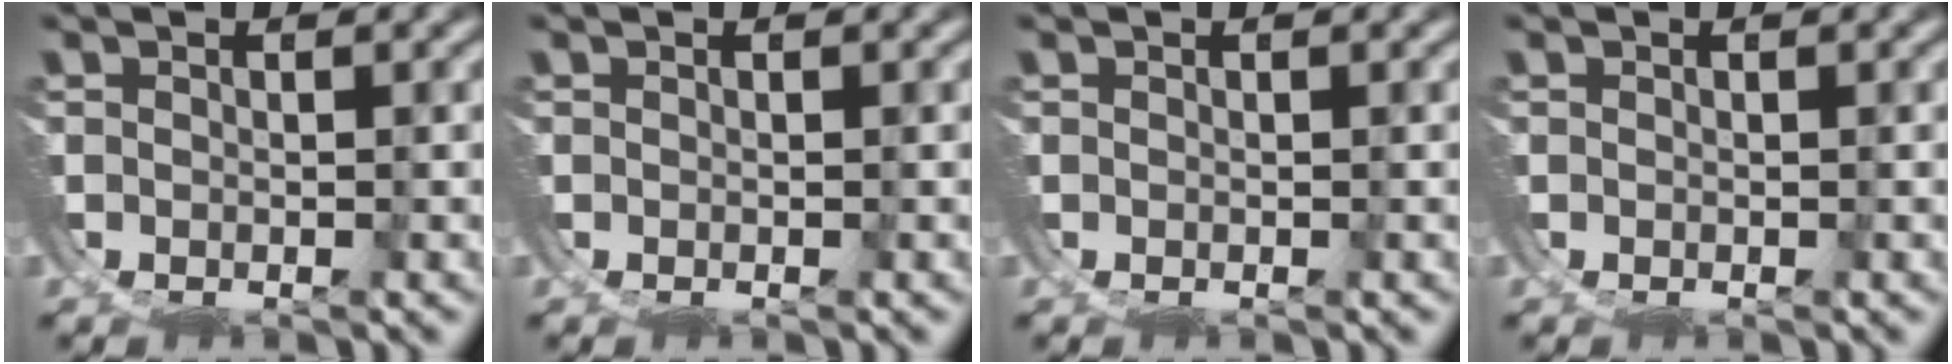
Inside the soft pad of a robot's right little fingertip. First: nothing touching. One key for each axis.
{"total": 0.0}
{"total": 0.0}
{"total": 0.0}